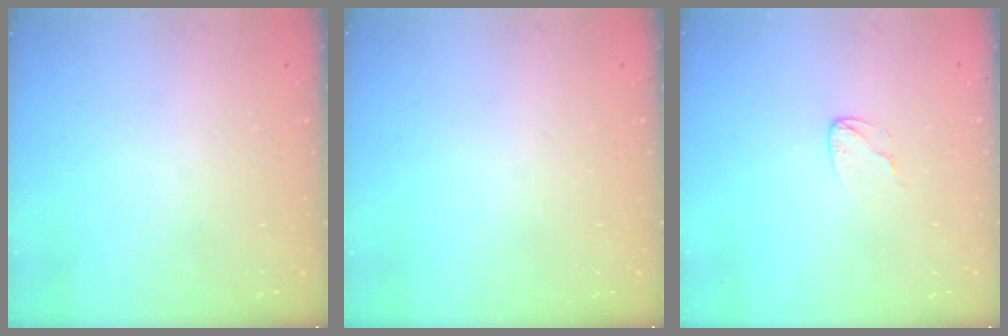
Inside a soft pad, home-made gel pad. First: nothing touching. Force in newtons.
{"total": 0.0}
{"total": 3.7, "press": 3.7, "slide": 0.3}